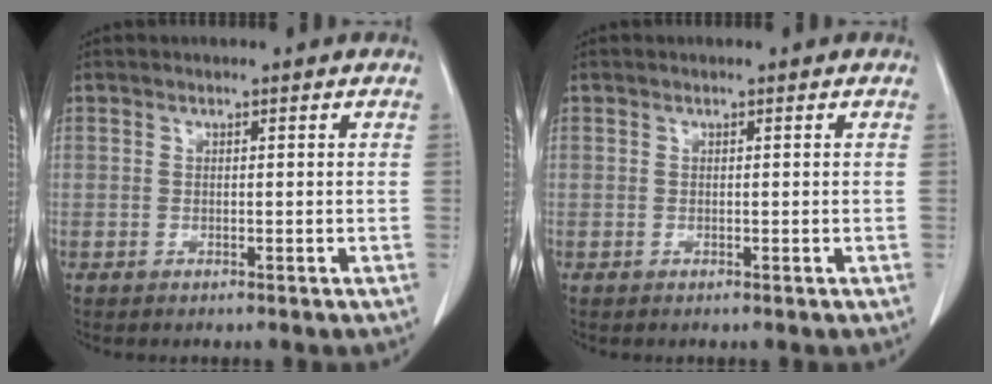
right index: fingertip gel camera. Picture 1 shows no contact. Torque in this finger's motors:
{"motor_torque": [0.00, 0.00, 0.00, 0.00]}